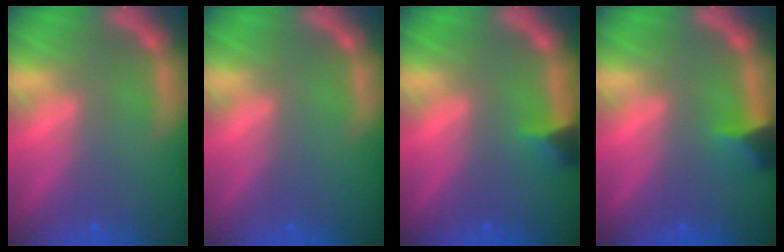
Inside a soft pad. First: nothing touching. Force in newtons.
{"total": 0.0}
{"total": 1.9}
{"total": 2.4}